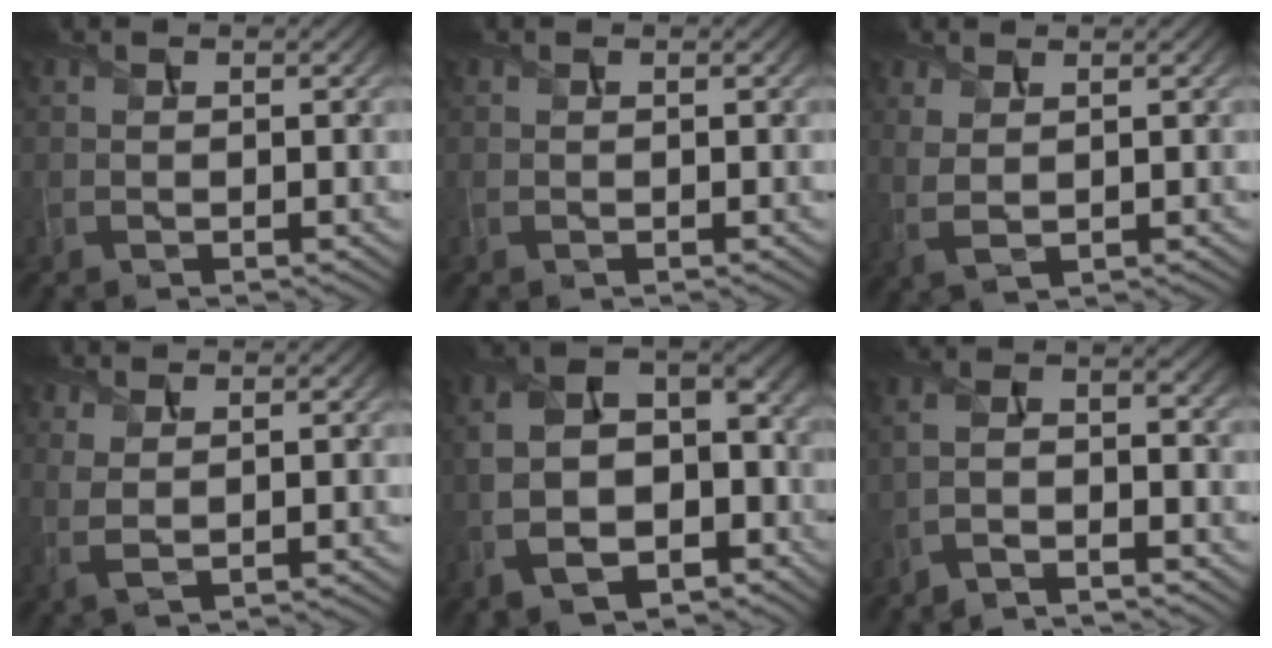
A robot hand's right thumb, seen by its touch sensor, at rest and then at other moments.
{"total": 0.0}
{"total": 2.3, "force": [1.1, 0.9, 1.8], "torque": [-0.051, -0.002, 0.025]}
{"total": 2.3, "force": [1.3, 0.6, 1.8], "torque": [-0.042, 0.002, 0.028]}
{"total": 14.5, "force": [-4.1, 9.5, 10.1], "torque": [-0.237, -0.038, -0.059]}
{"total": 5.9, "force": [-4.1, 1.4, 4.1], "torque": [-0.084, 0.001, -0.085]}